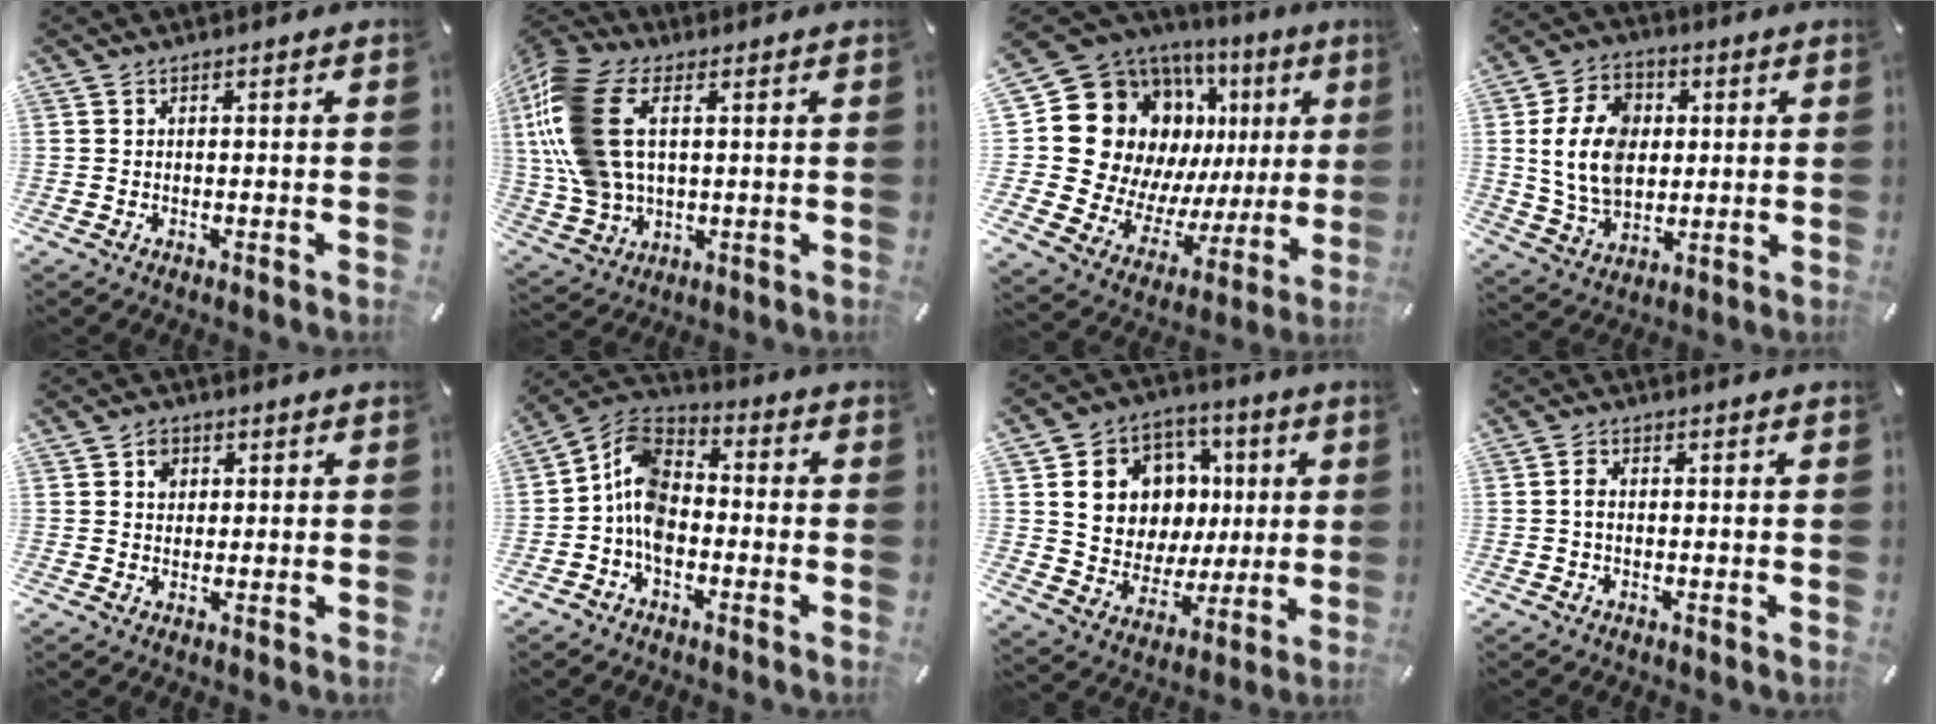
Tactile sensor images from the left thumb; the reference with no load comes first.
{"total": 18.3, "force": [3.7, 12.2, 13.1], "torque": [-0.309, 0.004, 0.068]}
{"total": 22.4, "force": [8.3, 16.7, 12.3], "torque": [-0.204, -0.075, 0.186]}
{"total": 14.2, "force": [1.4, 11.2, 8.7], "torque": [-0.189, 0.014, 0.023]}
{"total": 3.1, "force": [0.9, 2.7, 1.1], "torque": [-0.002, -0.004, 0.010]}
{"total": 10.0, "force": [-3.0, 6.8, 6.6], "torque": [-0.147, 0.012, -0.060]}
{"total": 13.4, "force": [3.1, 12.2, 4.7], "torque": [-0.073, -0.017, 0.071]}
{"total": 2.0, "force": [-0.2, 1.2, 1.6], "torque": [-0.031, 0.003, -0.005]}